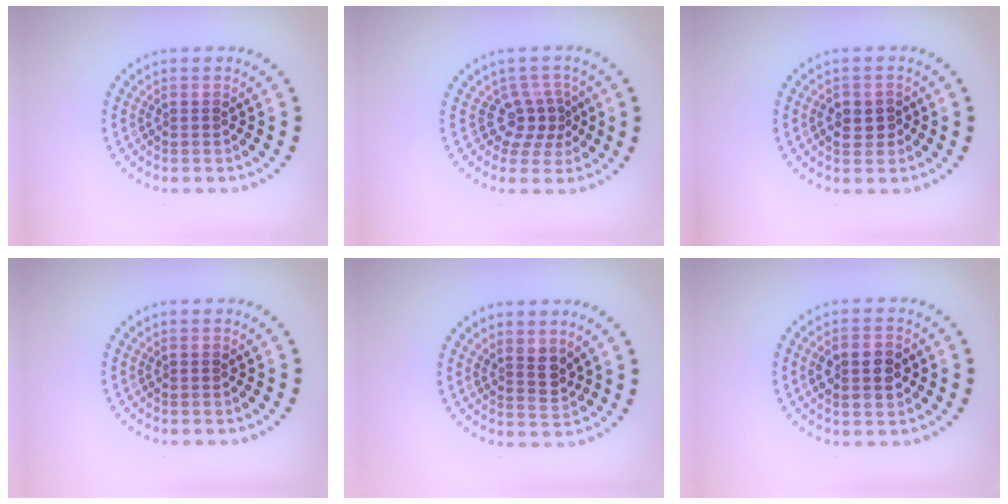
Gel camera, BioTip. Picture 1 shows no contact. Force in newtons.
{"total": 2.7, "press": 1.9, "slide": 1.9}
{"total": 2.2, "press": 2.2, "slide": 0.4}
{"total": 0.0}
{"total": 2.2, "press": 1.8, "slide": 1.4}
{"total": 3.1, "press": 3.1, "slide": 0.1}